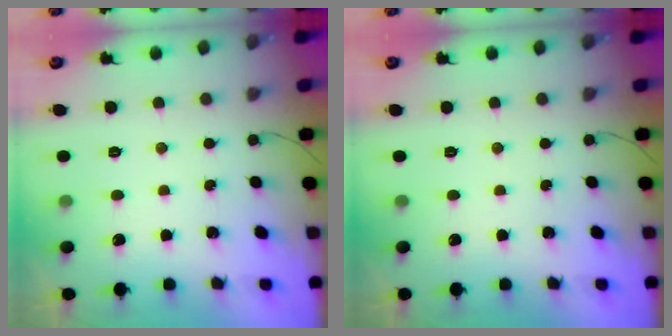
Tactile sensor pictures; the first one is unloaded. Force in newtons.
{"total": 0.0}